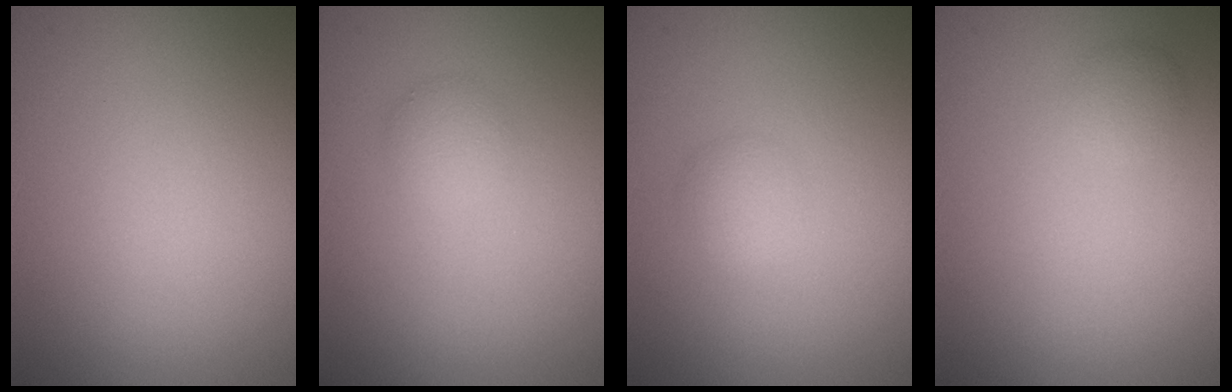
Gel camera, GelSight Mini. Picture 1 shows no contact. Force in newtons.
{"total": 1.4, "press": 1.4, "slide": 0.0}
{"total": 1.5, "press": 1.5, "slide": 0.1}
{"total": 1.1, "press": 1.1, "slide": 0.0}